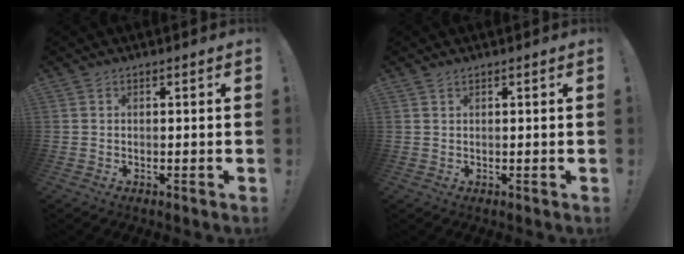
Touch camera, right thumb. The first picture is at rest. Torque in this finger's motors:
{"motor_torque": [0.23, 0.04, 0.07, 0.14, 0.02]}